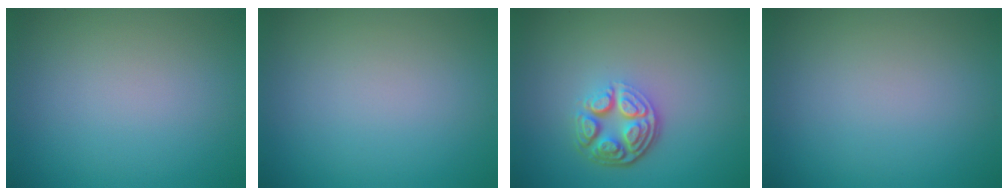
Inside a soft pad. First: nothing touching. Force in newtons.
{"total": 0.0}
{"total": 4.6, "press": 3.5, "slide": 3.1}
{"total": 0.0}